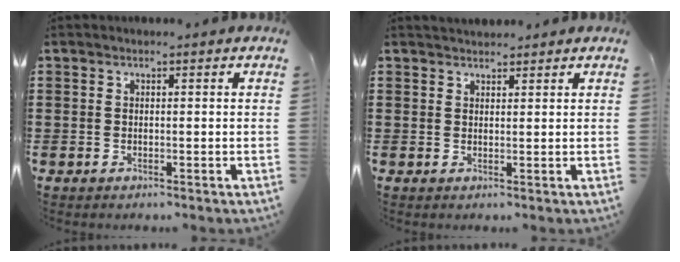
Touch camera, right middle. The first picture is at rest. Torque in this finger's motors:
{"motor_torque": [0.27, -0.33, 0.15, -0.01]}